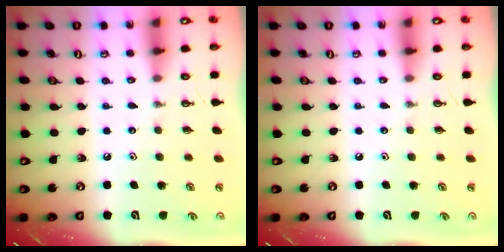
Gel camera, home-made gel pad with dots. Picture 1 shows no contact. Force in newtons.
{"total": 0.0}